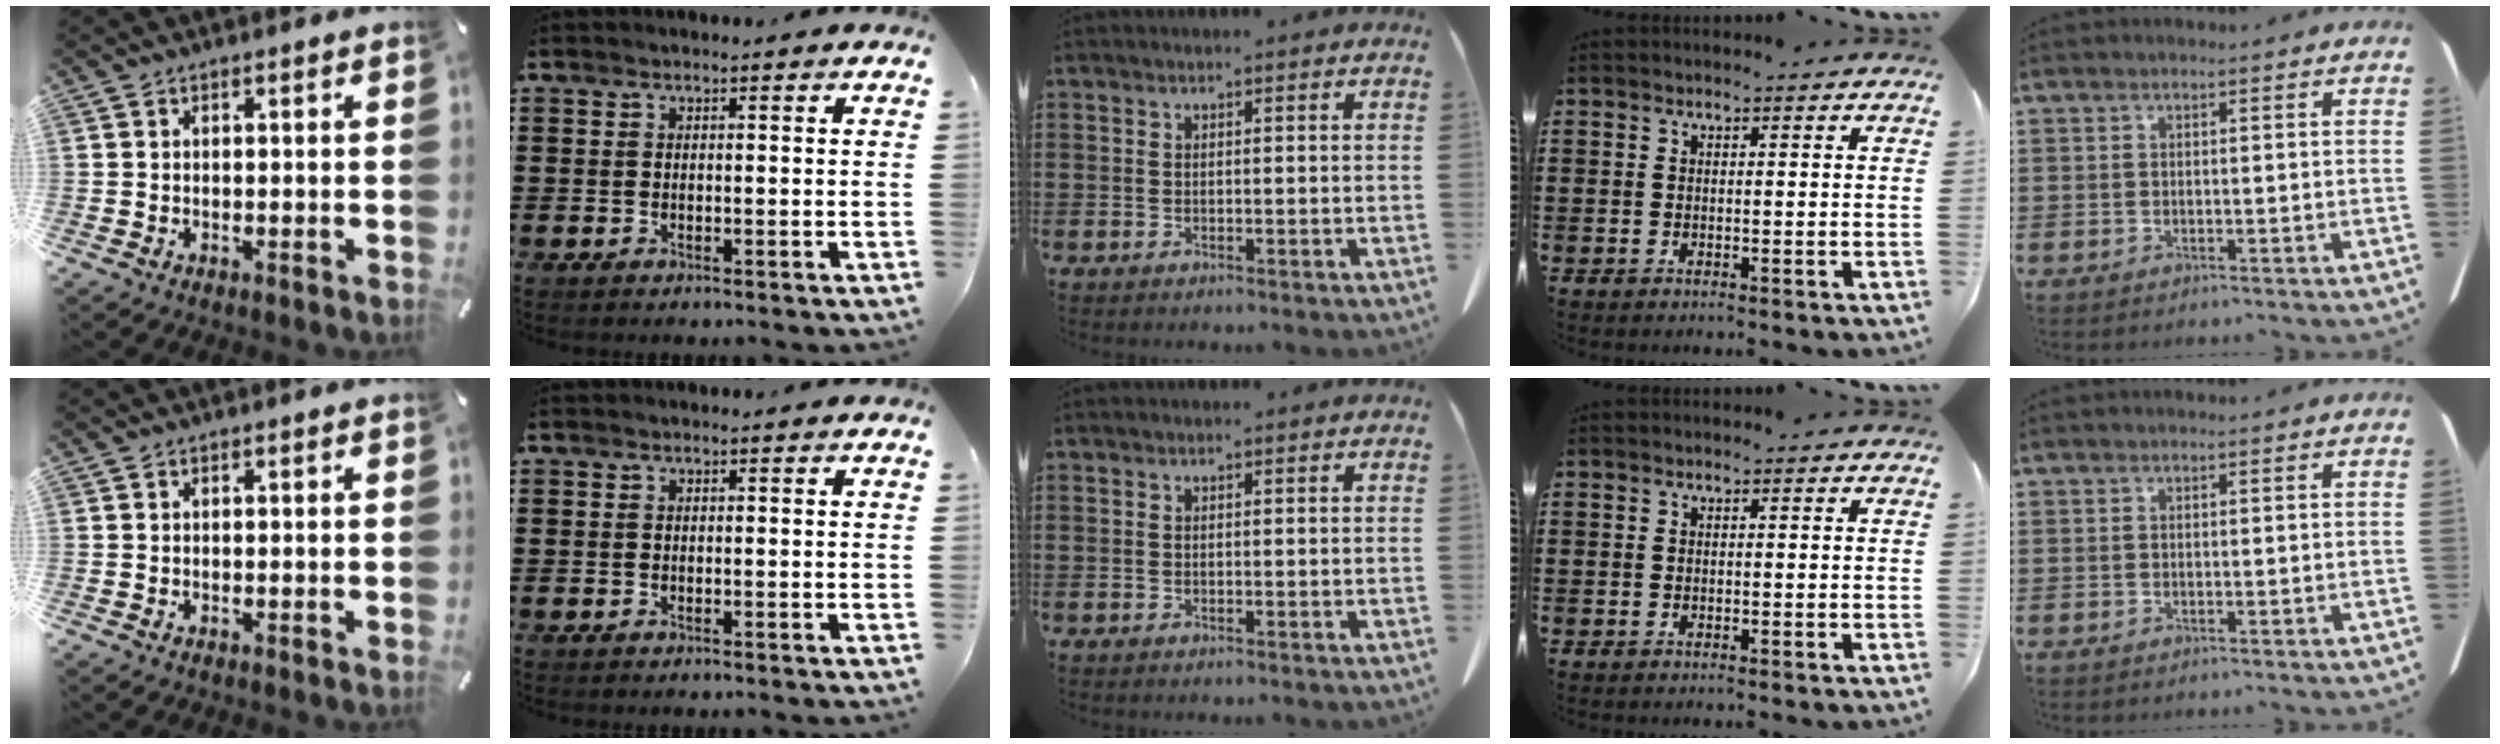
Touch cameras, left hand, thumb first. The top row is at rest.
{}